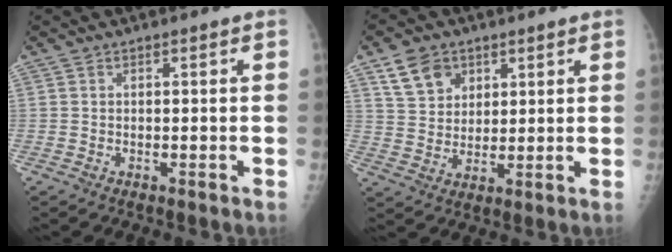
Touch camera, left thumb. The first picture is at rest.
{"total": 8.1, "force": [4.4, 6.0, 3.3], "torque": [-0.037, -0.018, 0.085]}